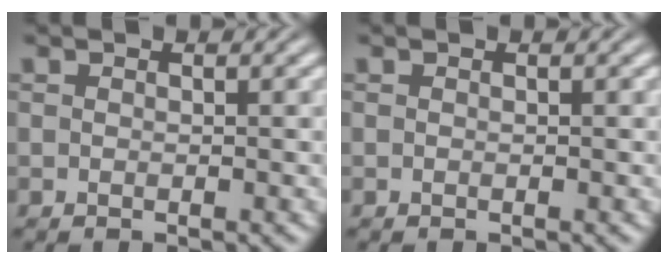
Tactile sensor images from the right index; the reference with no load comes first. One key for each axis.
{"total": 0.0}